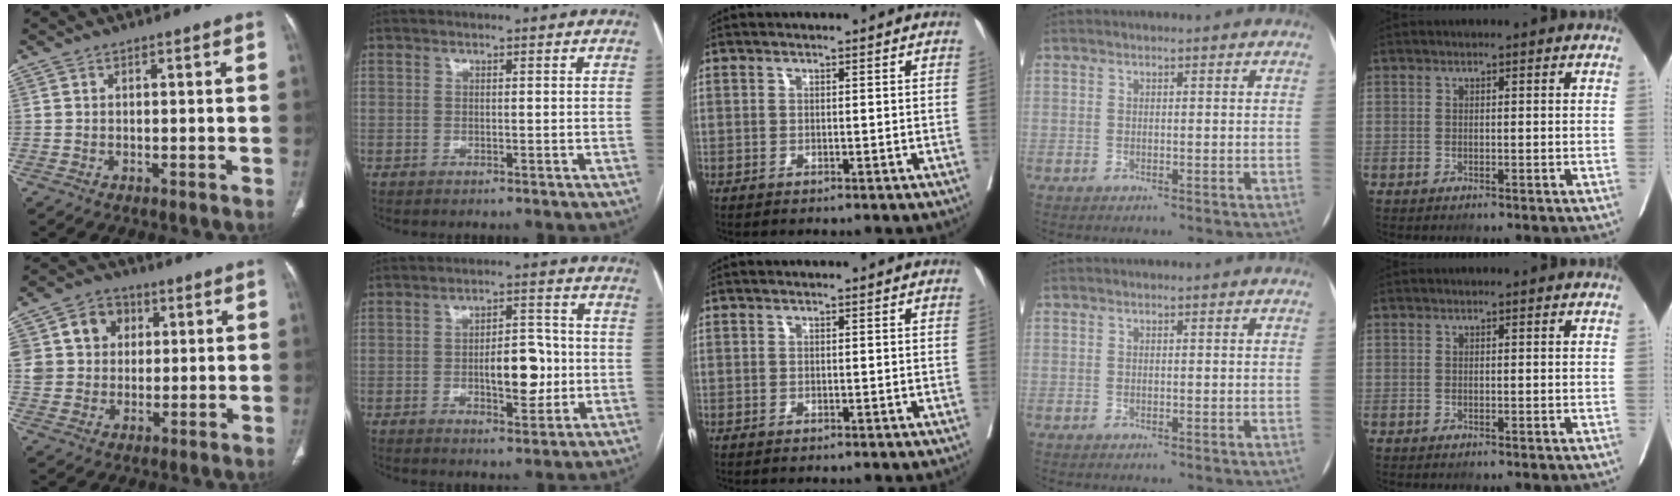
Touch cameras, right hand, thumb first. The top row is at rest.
{"thumb": {"total": 12.0, "force": [3.4, 10.3, 5.2], "torque": [-0.067, 0.008, 0.059]}, "index": {"total": 8.3, "force": [-1.2, 3.4, 7.5], "torque": [-0.112, 0.010, -0.013]}}